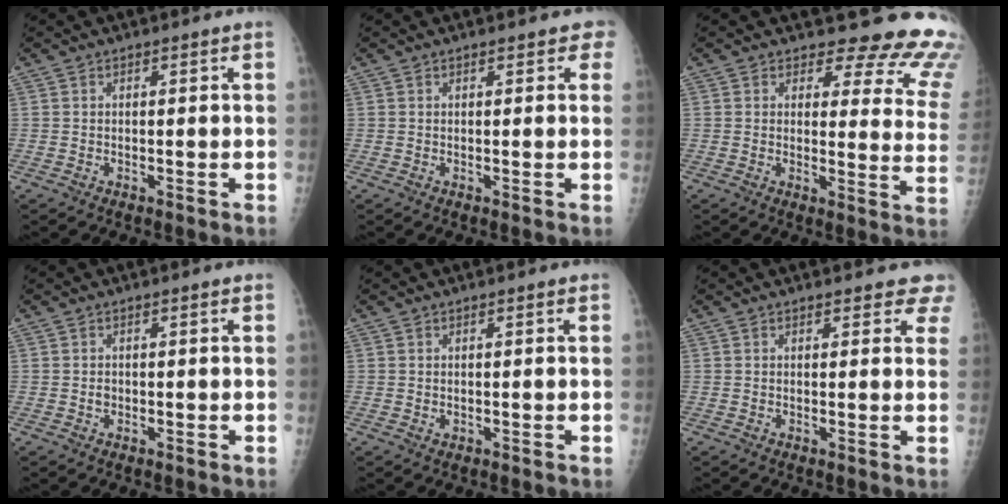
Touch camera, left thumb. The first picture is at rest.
{"total": 2.1, "force": [1.3, 1.2, 1.1], "torque": [0.012, 0.001, 0.010]}
{"total": 17.7, "force": [16.2, 5.8, 4.2], "torque": [-0.003, -0.140, 0.155]}
{"total": 0.7, "force": [-0.1, 0.6, 0.3], "torque": [-0.002, 0.002, -0.001]}
{"total": 0.6, "force": [0.2, 0.4, 0.4], "torque": [-0.001, -0.001, 0.004]}
{"total": 4.3, "force": [3.7, 1.8, 0.9], "torque": [0.030, -0.014, 0.025]}